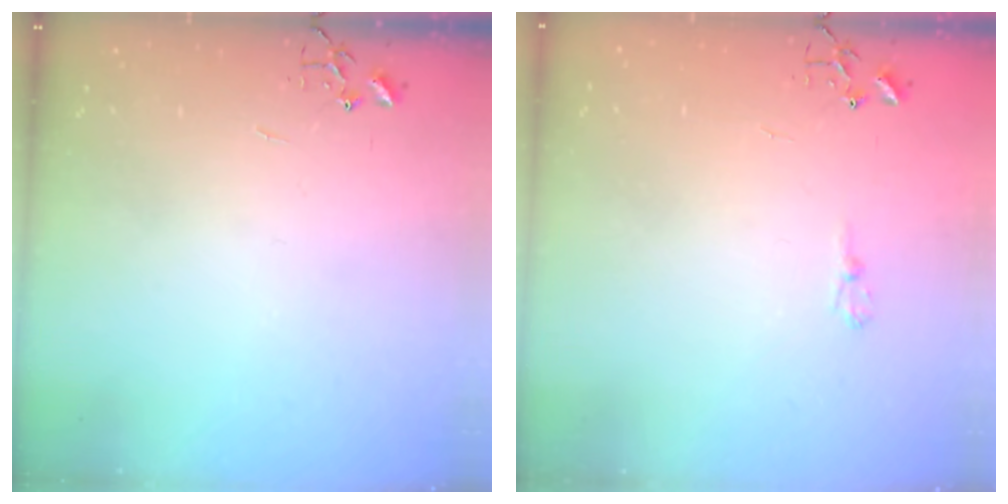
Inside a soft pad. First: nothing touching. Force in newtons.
{"total": 4.8, "press": 4.8, "slide": 0.5}